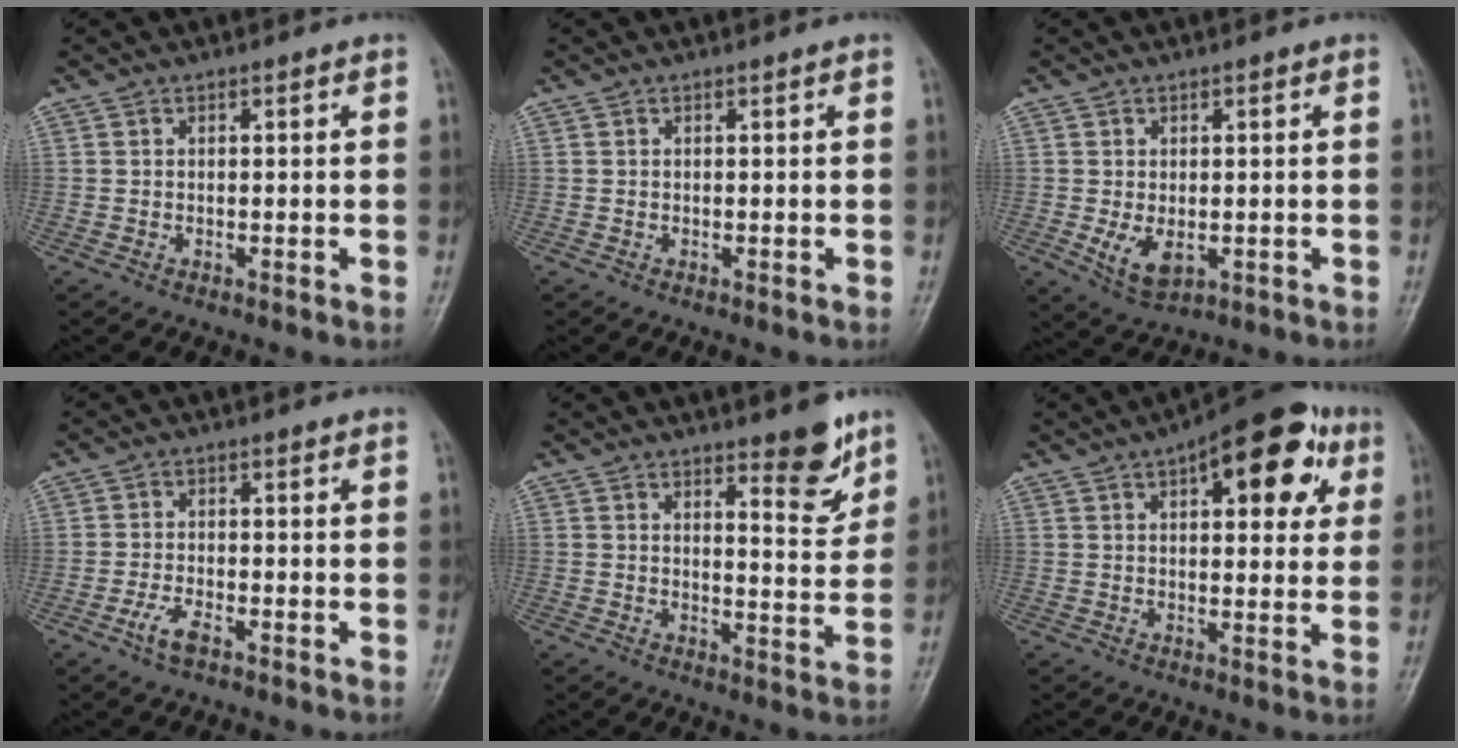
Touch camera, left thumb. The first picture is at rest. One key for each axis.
{"total": 0.0}
{"total": 5.8, "fx": -0.8, "fy": 3.4, "fz": 4.5, "tx": -0.075, "ty": -0.012, "tz": -0.005}
{"total": 3.6, "fx": -2.1, "fy": 1.4, "fz": 2.6, "tx": -0.058, "ty": 0.012, "tz": -0.041}
{"total": 7.3, "fx": 5.0, "fy": 2.1, "fz": 4.8, "tx": -0.043, "ty": -0.041, "tz": 0.067}
{"total": 15.6, "fx": 6.5, "fy": 7.1, "fz": 12.4, "tx": -0.117, "ty": 0.003, "tz": 0.078}